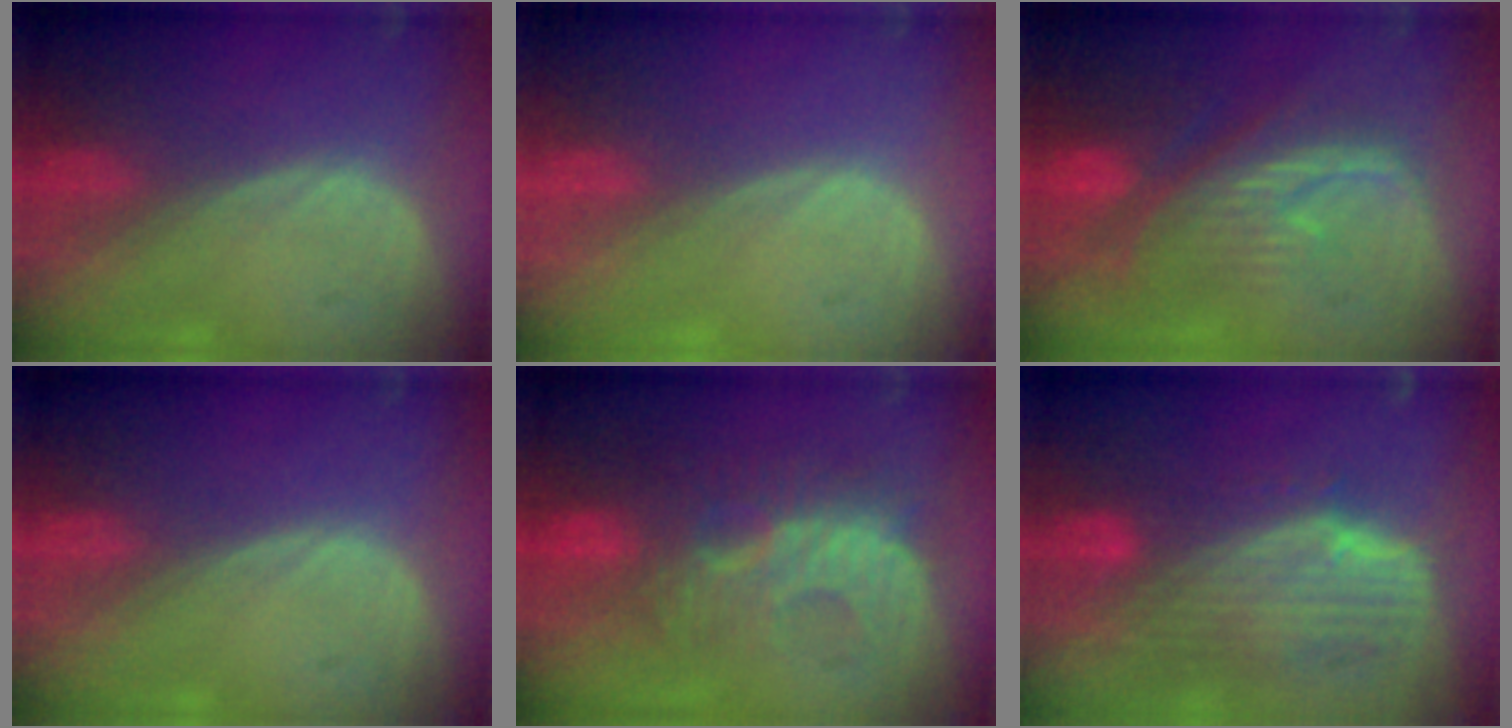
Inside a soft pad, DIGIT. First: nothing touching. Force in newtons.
{"total": 0.0}
{"total": 10.2, "press": 8.9, "slide": 5.0}
{"total": 0.0}
{"total": 9.0, "press": 8.9, "slide": 1.7}
{"total": 9.9, "press": 8.8, "slide": 4.5}